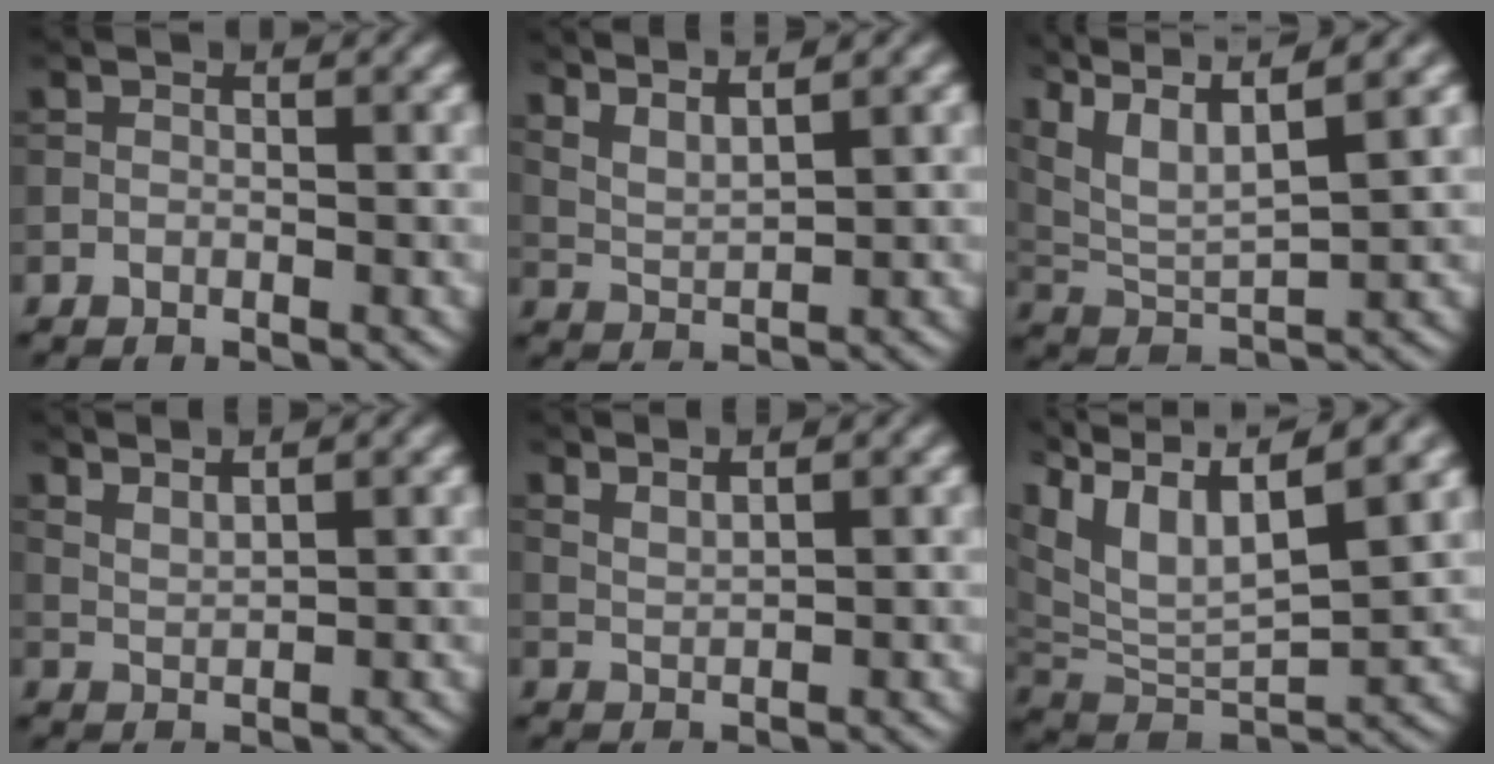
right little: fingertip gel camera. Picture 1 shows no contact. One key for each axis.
{"total": 3.8, "fx": 3.2, "fy": 0.8, "fz": 1.9, "tx": -0.034, "ty": 0.003, "tz": 0.057}
{"total": 8.3, "fx": 5.8, "fy": 2.2, "fz": 5.6, "tx": -0.127, "ty": 0.018, "tz": 0.097}
{"total": 2.4, "fx": 2.1, "fy": 0.4, "fz": 1.1, "tx": -0.020, "ty": 0.002, "tz": 0.042}
{"total": 2.1, "fx": 1.8, "fy": 0.4, "fz": 1.0, "tx": -0.019, "ty": 0.001, "tz": 0.035}
{"total": 11.4, "fx": 6.7, "fy": 4.5, "fz": 8.1, "tx": -0.176, "ty": 0.028, "tz": 0.120}